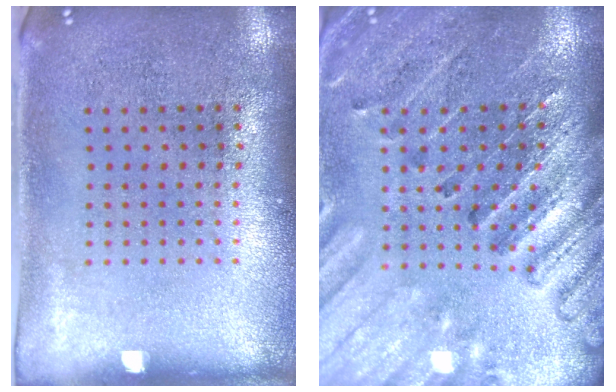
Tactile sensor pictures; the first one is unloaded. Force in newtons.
{"total": 2.6, "press": 2.6, "slide": 0.4}